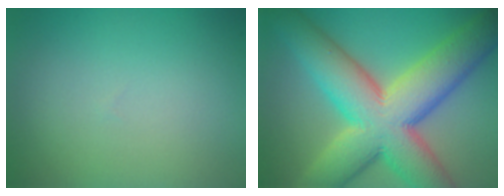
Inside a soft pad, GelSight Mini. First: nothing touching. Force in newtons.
{"total": 13.4, "press": 13.3, "slide": 0.8}